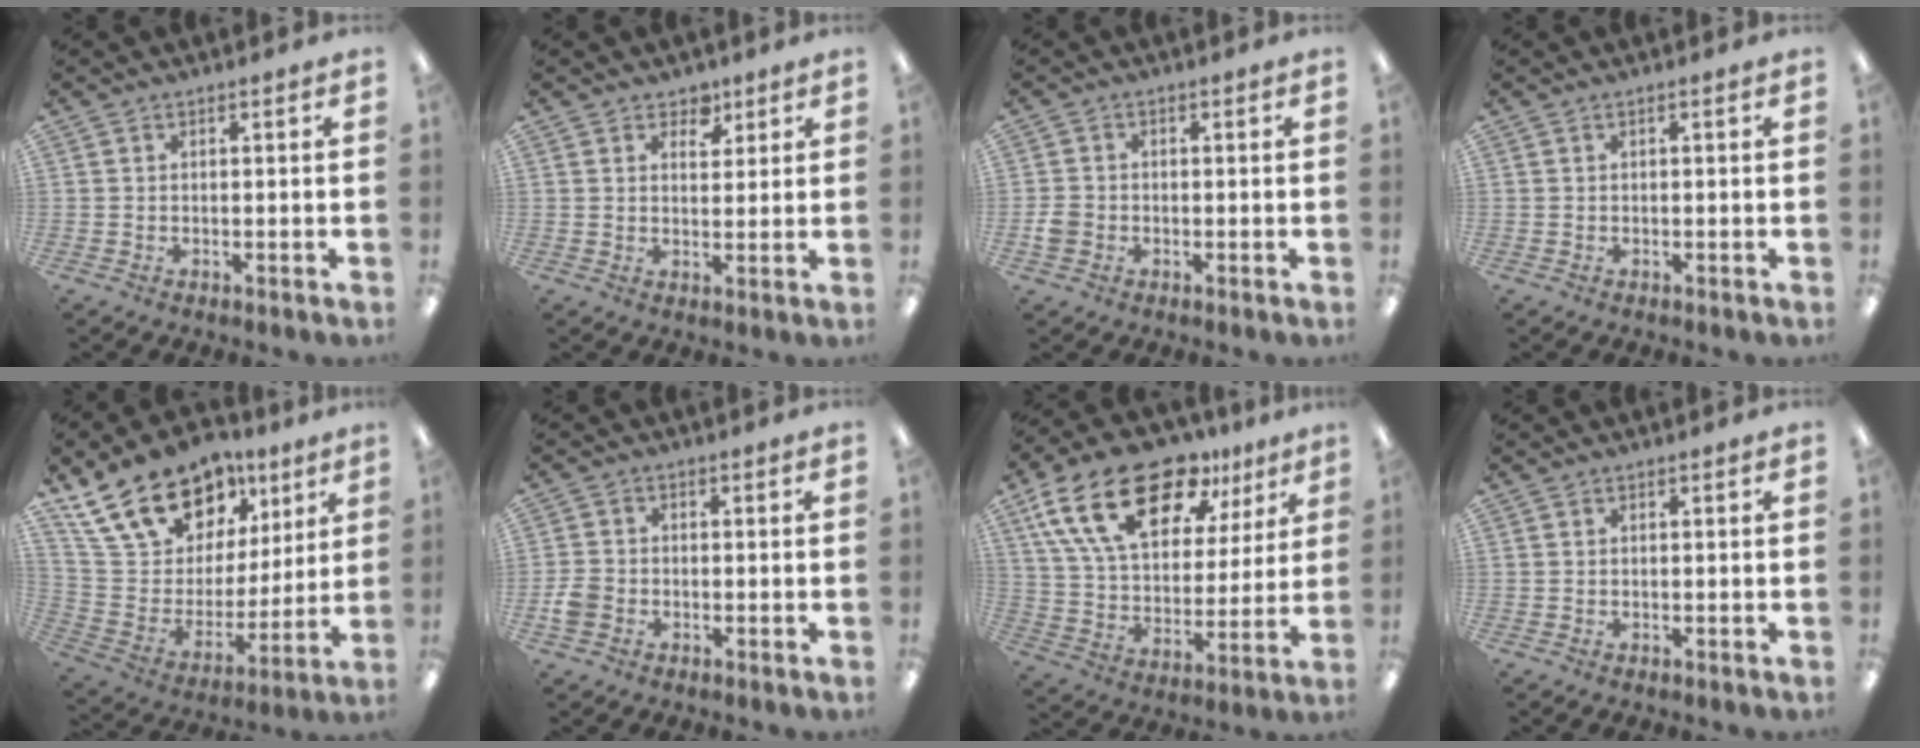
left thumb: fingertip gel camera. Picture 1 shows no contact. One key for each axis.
{"total": 4.5, "fx": 3.2, "fy": 2.9, "fz": 1.4, "tx": -0.006, "ty": -0.016, "tz": 0.052}
{"total": 3.2, "fx": -1.0, "fy": 2.8, "fz": 1.2, "tx": -0.010, "ty": 0.005, "tz": -0.020}
{"total": 0.0}
{"total": 21.5, "fx": 14.8, "fy": 12.6, "fz": 9.1, "tx": -0.178, "ty": -0.078, "tz": 0.281}
{"total": 4.3, "fx": -1.6, "fy": 3.5, "fz": 1.9, "tx": -0.019, "ty": 0.010, "tz": -0.027}
{"total": 22.9, "fx": 13.9, "fy": 11.6, "fz": 14.0, "tx": -0.246, "ty": -0.067, "tz": 0.245}
{"total": 0.0}